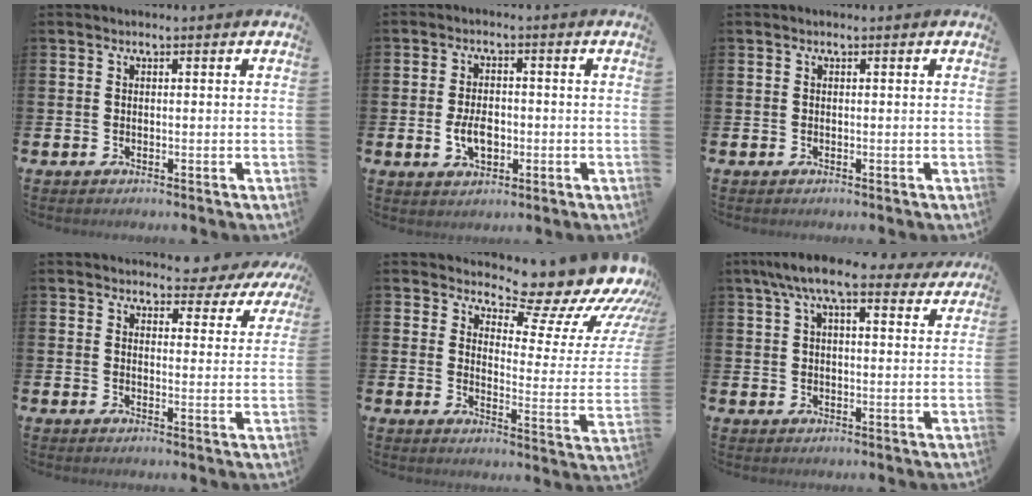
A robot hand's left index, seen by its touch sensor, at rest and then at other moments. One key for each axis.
{"total": 4.2, "fx": -0.8, "fy": 2.7, "fz": 3.2, "tx": -0.059, "ty": 0.000, "tz": -0.018}
{"total": 0.0}
{"total": 3.0, "fx": 2.7, "fy": 1.2, "fz": -0.2, "tx": -0.001, "ty": -0.025, "tz": 0.043}
{"total": 9.7, "fx": 8.7, "fy": 3.1, "fz": 3.1, "tx": -0.047, "ty": -0.082, "tz": 0.135}
{"total": 8.8, "fx": 7.1, "fy": 2.4, "fz": 4.6, "tx": -0.086, "ty": -0.020, "tz": 0.125}